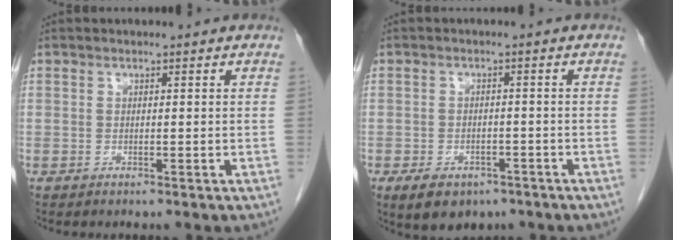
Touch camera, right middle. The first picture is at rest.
{"total": 7.3, "force": [-4.7, 4.3, 3.5], "torque": [-0.053, 0.002, -0.065]}